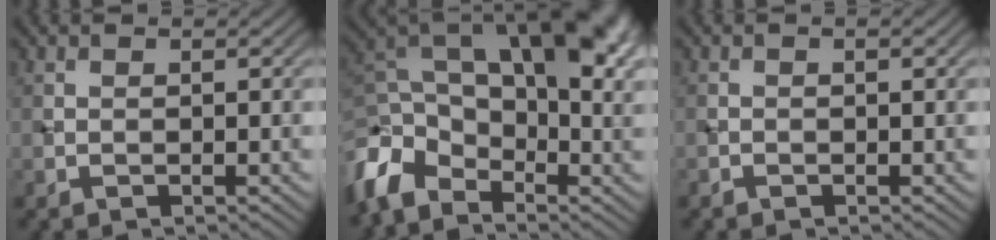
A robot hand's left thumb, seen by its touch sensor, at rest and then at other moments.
{"total": 14.2, "force": [-1.3, 8.8, 11.1], "torque": [-0.242, 0.014, -0.031]}
{"total": 0.9, "force": [-0.2, 0.2, 0.9], "torque": [-0.017, 0.000, -0.004]}